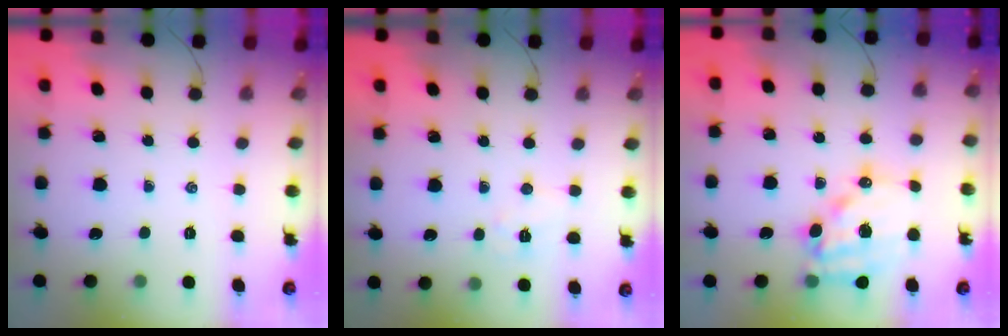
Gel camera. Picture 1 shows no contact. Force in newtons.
{"total": 4.9, "press": 4.8, "slide": 0.7}
{"total": 15.0, "press": 14.6, "slide": 3.2}